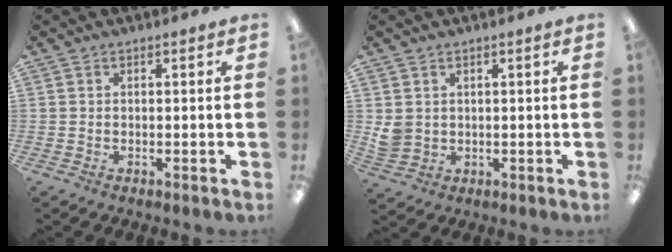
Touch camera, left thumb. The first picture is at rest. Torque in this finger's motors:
{"motor_torque": [0.57, 0.82, 0.70, -0.49, 0.01]}